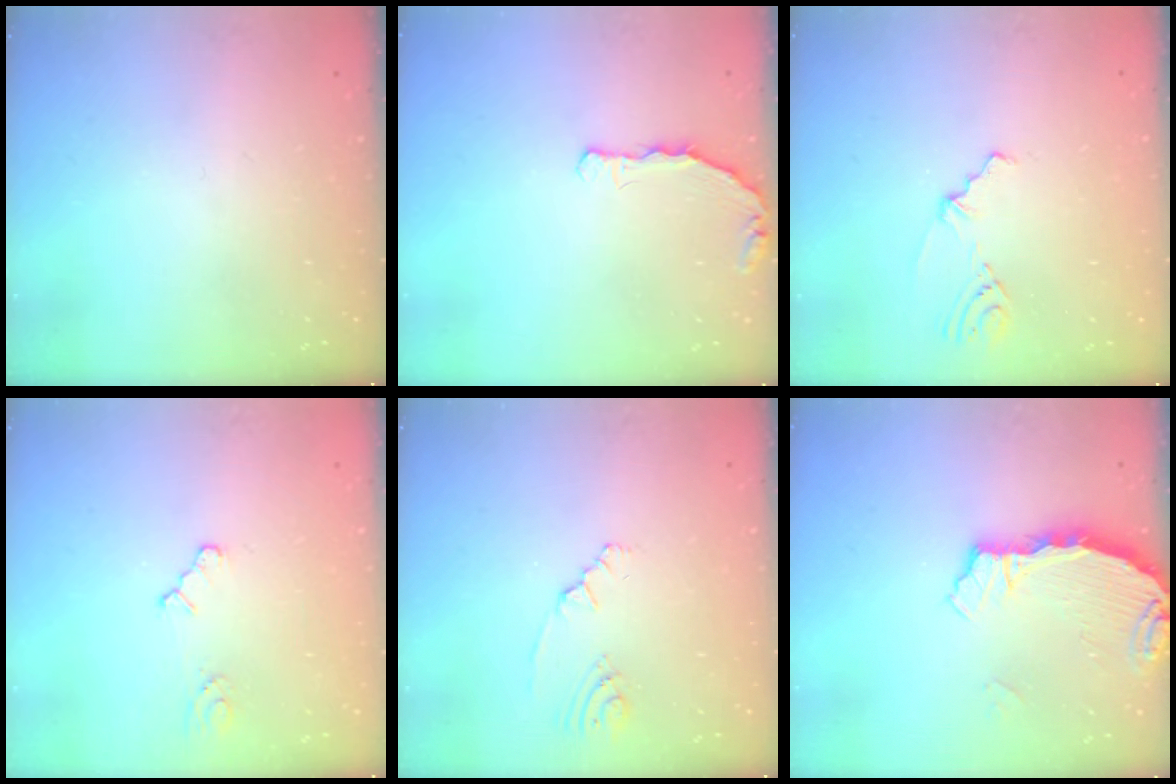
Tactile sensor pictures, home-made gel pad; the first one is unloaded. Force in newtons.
{"total": 4.8, "press": 3.4, "slide": 3.4}
{"total": 2.5, "press": 1.9, "slide": 1.5}
{"total": 2.6, "press": 2.6, "slide": 0.4}
{"total": 2.5, "press": 2.3, "slide": 1.0}
{"total": 3.4, "press": 3.4, "slide": 0.4}